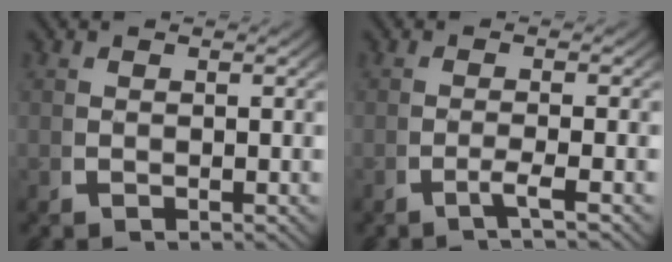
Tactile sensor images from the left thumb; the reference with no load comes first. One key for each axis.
{"total": 2.1, "fx": -0.9, "fy": -0.3, "fz": 1.9, "tx": -0.042, "ty": 0.006, "tz": -0.023}